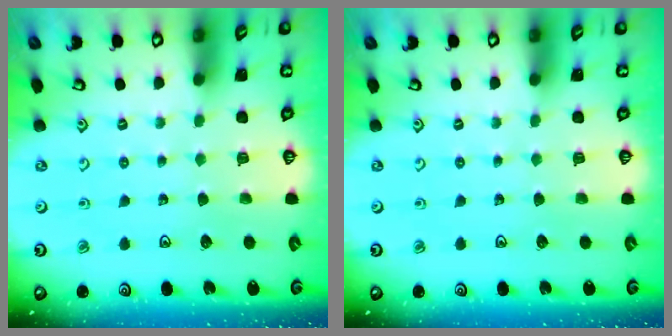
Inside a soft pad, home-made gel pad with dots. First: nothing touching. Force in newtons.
{"total": 0.0}